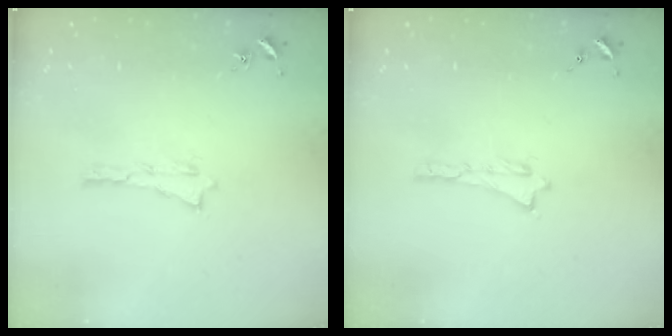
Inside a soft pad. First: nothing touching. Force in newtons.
{"total": 0.0}